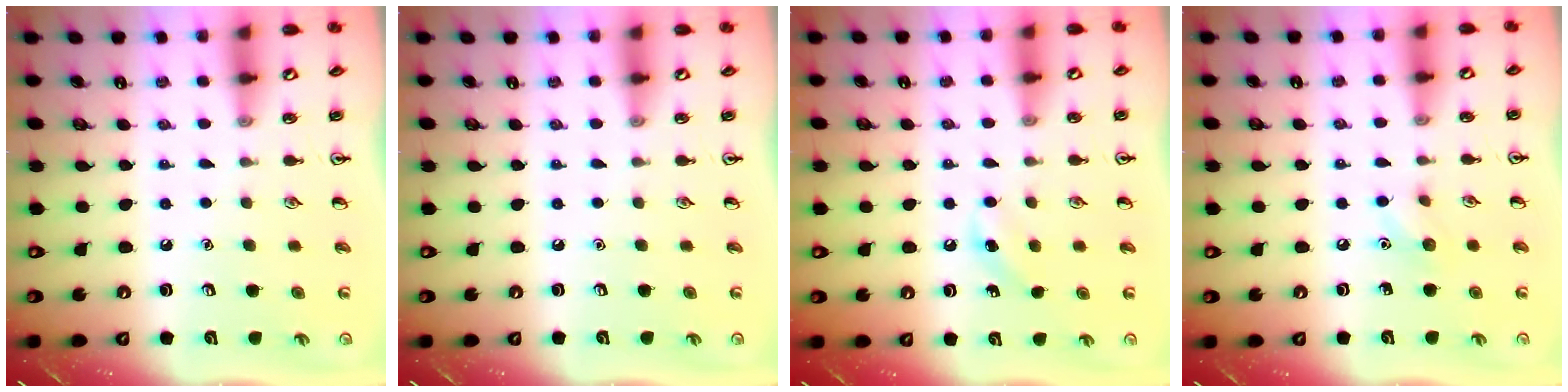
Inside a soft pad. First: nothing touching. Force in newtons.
{"total": 0.0}
{"total": 5.7, "press": 5.4, "slide": 1.9}
{"total": 6.2, "press": 6.0, "slide": 1.5}